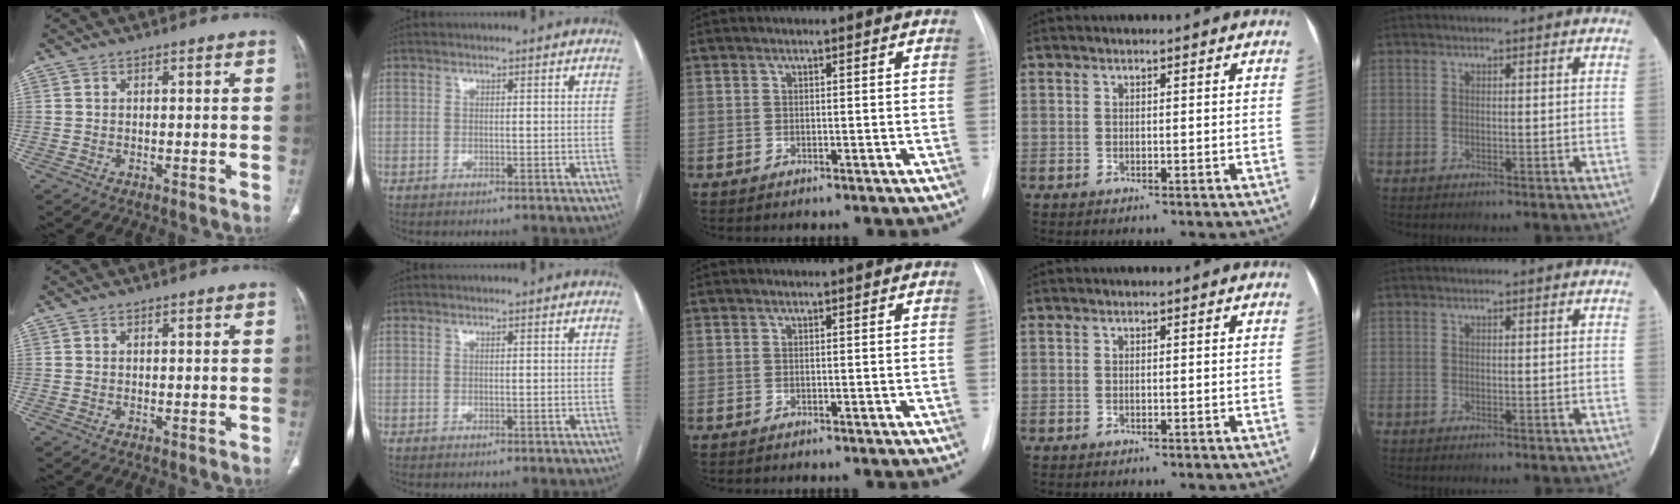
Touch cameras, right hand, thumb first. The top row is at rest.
{}